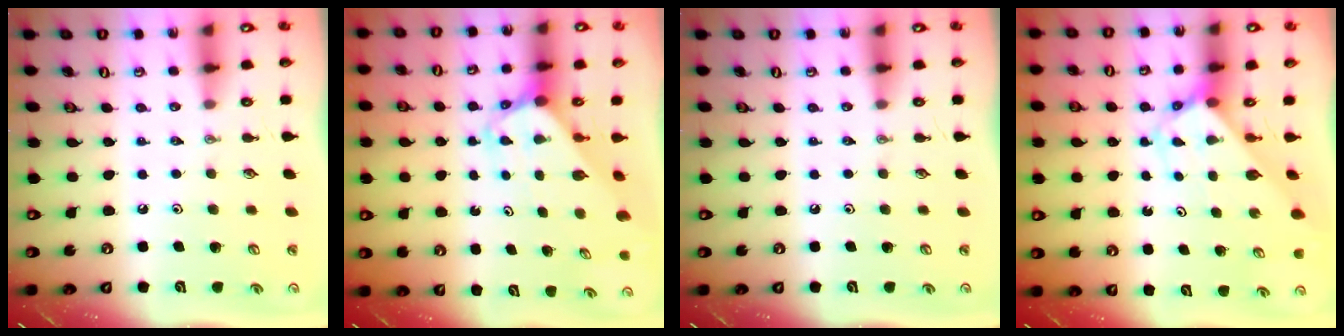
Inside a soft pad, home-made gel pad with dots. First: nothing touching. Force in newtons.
{"total": 2.4, "press": 2.4, "slide": 0.2}
{"total": 0.0}
{"total": 2.9, "press": 2.9, "slide": 0.1}